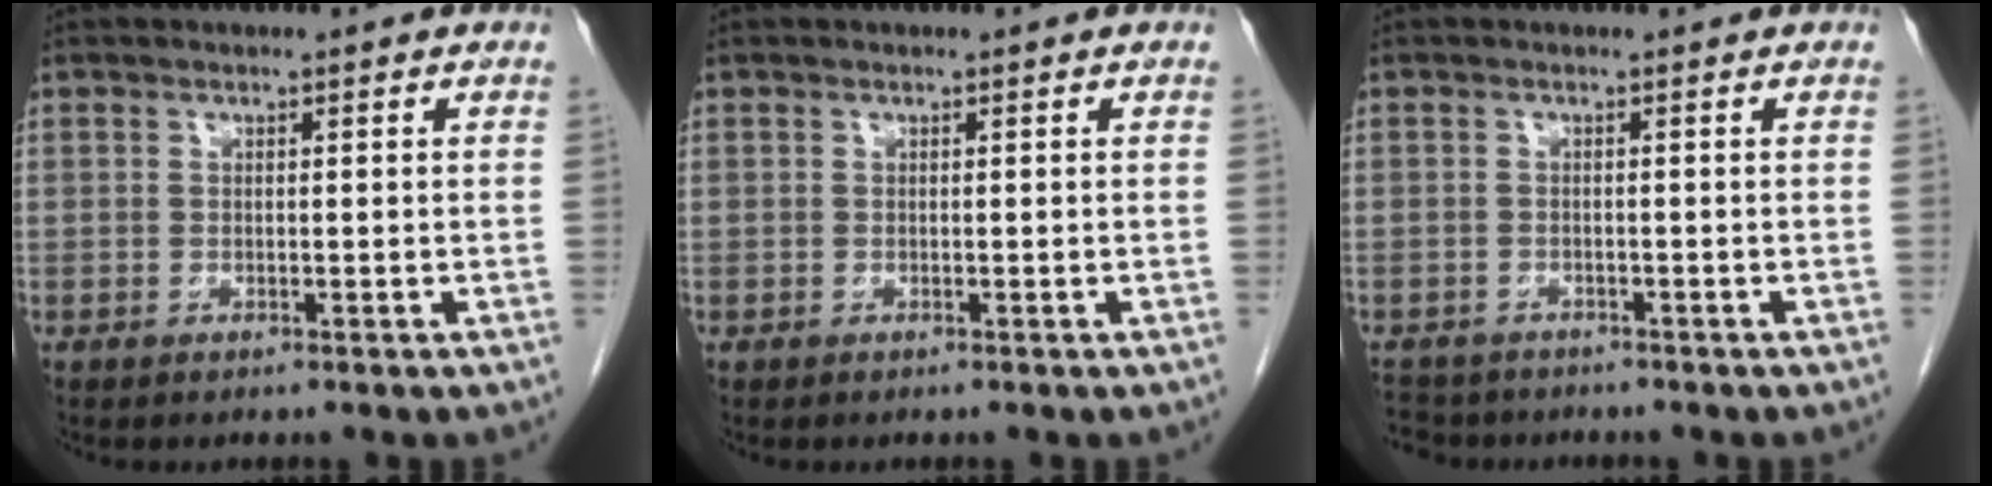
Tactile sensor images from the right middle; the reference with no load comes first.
{"total": 0.0}
{"total": 4.6, "force": [-4.0, 2.1, 1.3], "torque": [-0.014, 0.012, -0.055]}